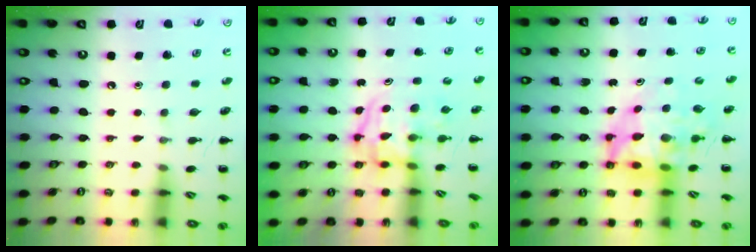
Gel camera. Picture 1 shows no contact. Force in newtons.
{"total": 3.8, "press": 3.7, "slide": 0.5}
{"total": 8.2, "press": 7.8, "slide": 2.4}